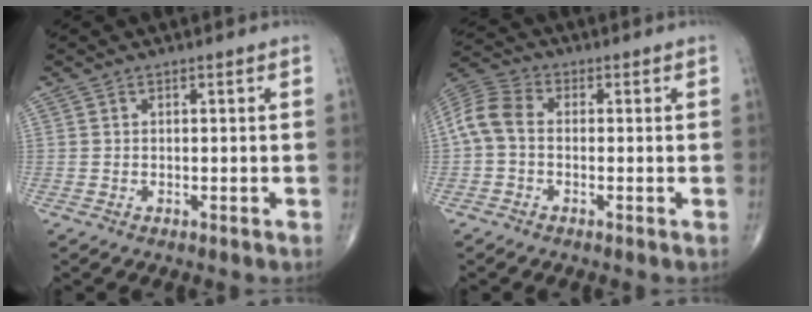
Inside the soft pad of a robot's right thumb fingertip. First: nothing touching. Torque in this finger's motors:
{"motor_torque": [-0.17, 0.34, 0.56, -0.19, 0.05]}